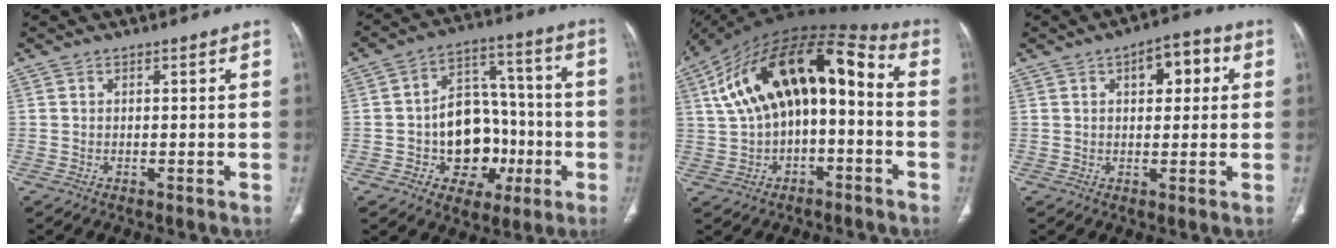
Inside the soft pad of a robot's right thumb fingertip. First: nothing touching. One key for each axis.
{"total": 15.5, "fx": -3.5, "fy": 11.5, "fz": 9.7, "tx": -0.090, "ty": 0.044, "tz": -0.045}
{"total": 21.5, "fx": 1.3, "fy": 11.2, "fz": 18.3, "tx": -0.299, "ty": 0.061, "tz": 0.019}
{"total": 7.5, "fx": 2.5, "fy": 3.9, "fz": 5.9, "tx": -0.053, "ty": 0.010, "tz": 0.028}